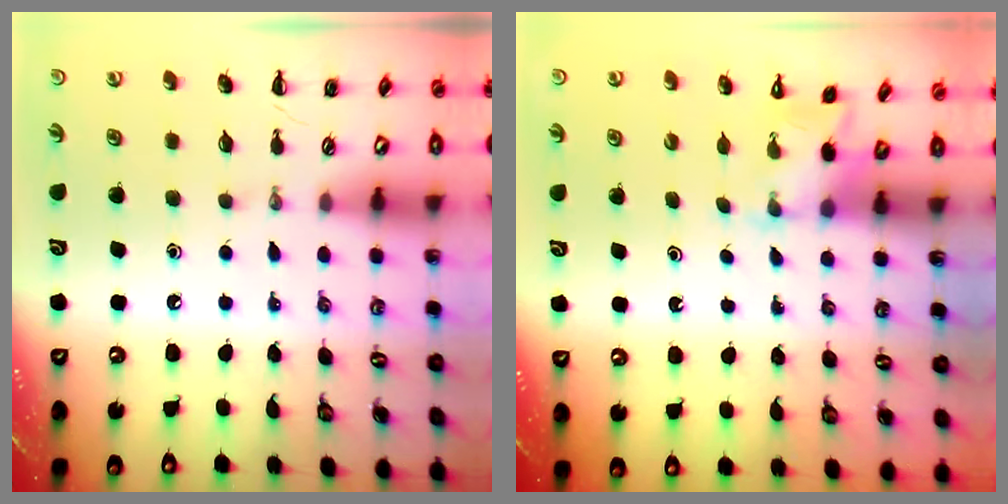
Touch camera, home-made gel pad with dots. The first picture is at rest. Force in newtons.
{"total": 2.0, "press": 2.0, "slide": 0.5}